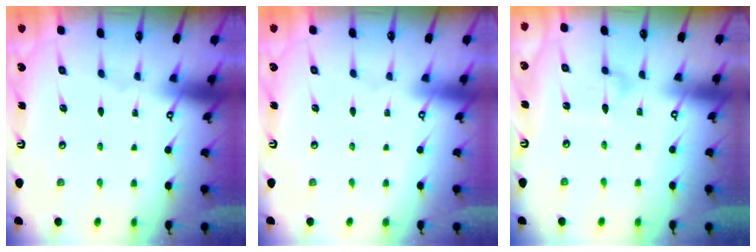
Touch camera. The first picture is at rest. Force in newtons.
{"total": 3.9, "press": 3.9, "slide": 0.1}
{"total": 4.6, "press": 4.6, "slide": 0.4}